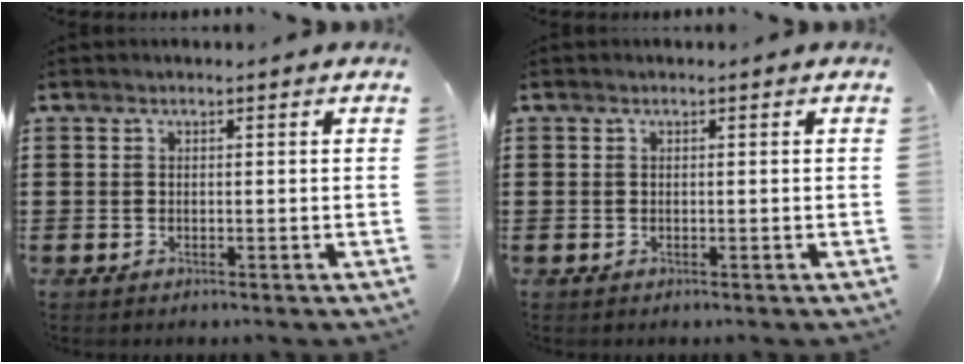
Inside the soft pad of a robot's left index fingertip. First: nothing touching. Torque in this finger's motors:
{"motor_torque": [0.00, 0.00, 0.00, 0.01]}